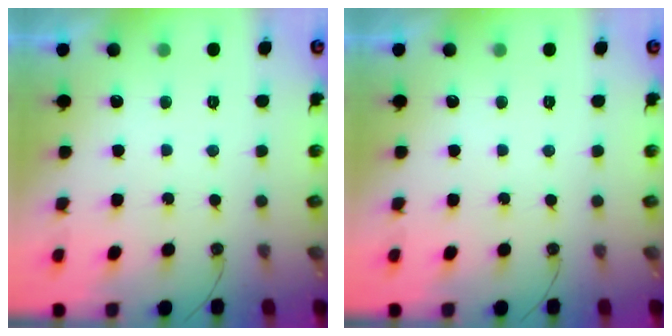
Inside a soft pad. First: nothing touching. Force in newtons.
{"total": 0.0}